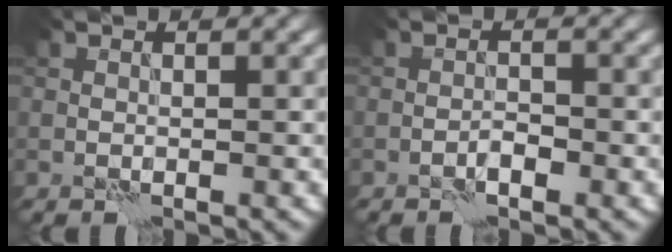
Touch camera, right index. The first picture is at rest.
{"total": 1.1, "force": [-0.7, 0.3, 0.8], "torque": [-0.014, 0.006, -0.015]}